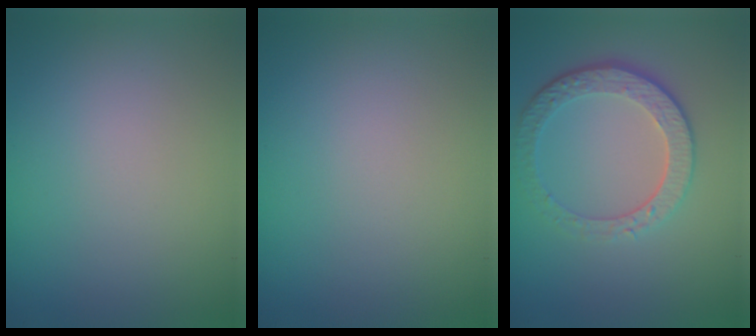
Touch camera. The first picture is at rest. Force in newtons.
{"total": 0.0}
{"total": 4.5, "press": 3.2, "slide": 3.1}